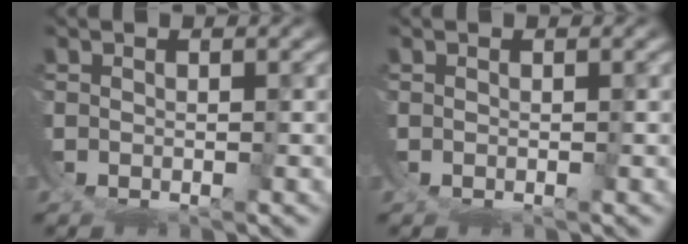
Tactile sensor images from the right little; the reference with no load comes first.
{"total": 0.0}